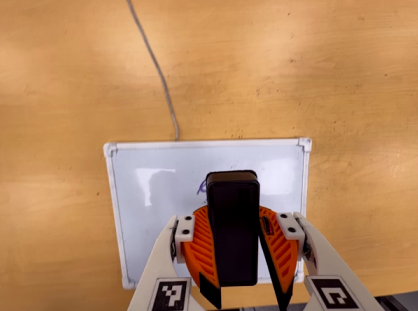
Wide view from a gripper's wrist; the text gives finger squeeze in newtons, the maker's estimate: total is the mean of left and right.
{"total": 11.3, "left": 11.0, "right": 11.5}